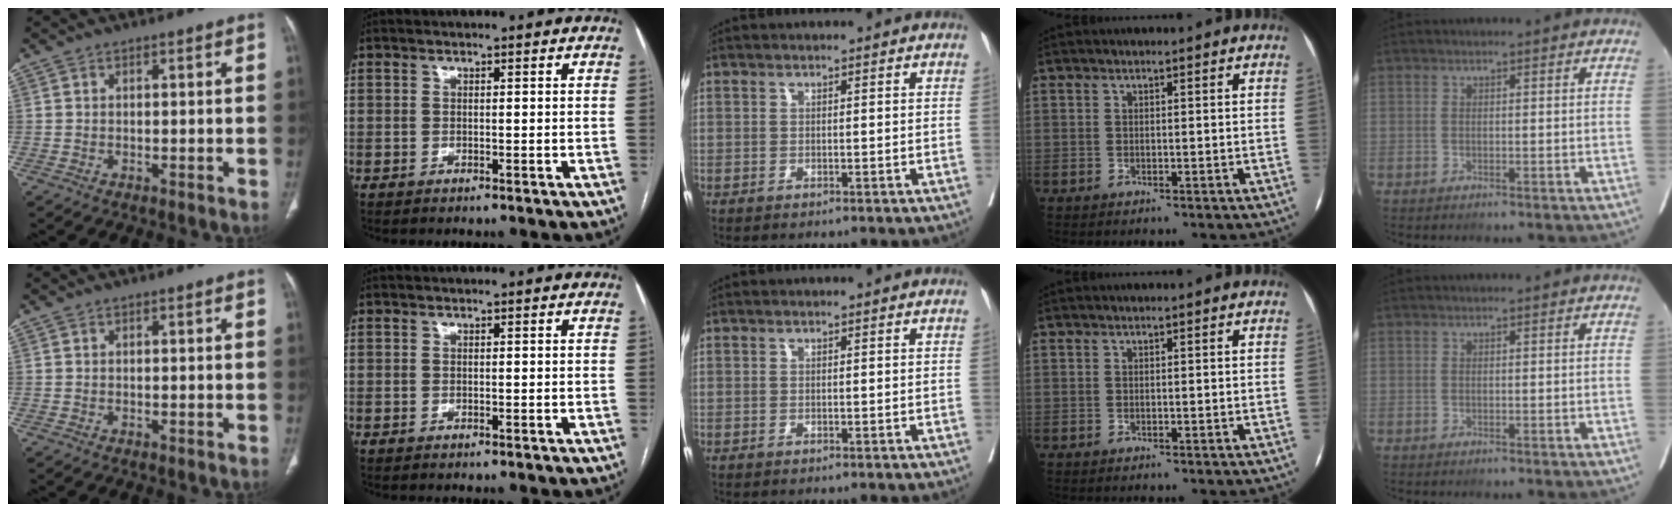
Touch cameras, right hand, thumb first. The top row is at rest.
{}